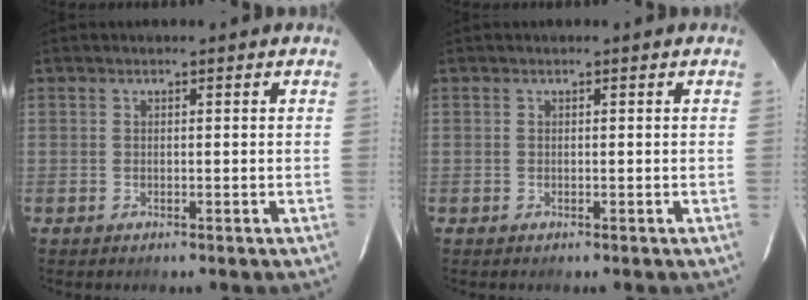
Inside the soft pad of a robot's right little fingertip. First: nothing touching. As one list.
[{"total": 0.0}]